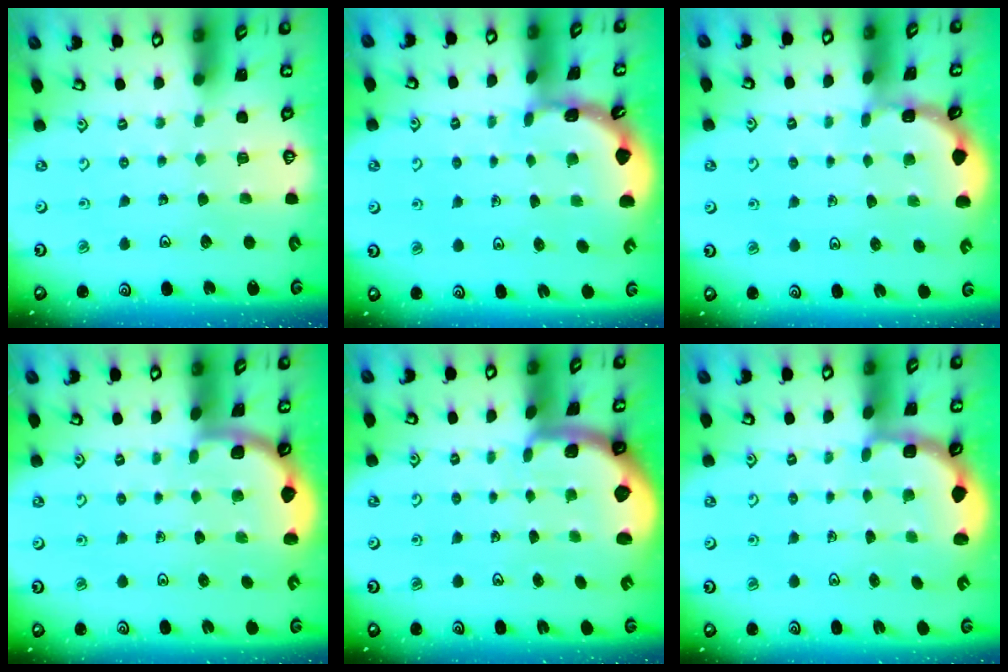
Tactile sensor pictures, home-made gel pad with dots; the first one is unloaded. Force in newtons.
{"total": 1.6, "press": 1.6, "slide": 0.1}
{"total": 1.1, "press": 1.1, "slide": 0.2}
{"total": 1.7, "press": 1.7, "slide": 0.0}
{"total": 1.1, "press": 1.0, "slide": 0.3}
{"total": 2.7, "press": 2.1, "slide": 1.7}